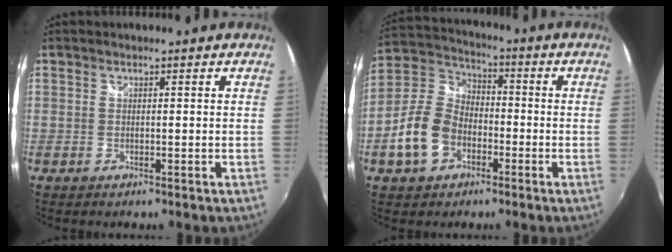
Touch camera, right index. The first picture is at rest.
{"total": 11.3, "force": [-4.6, 7.9, 6.7], "torque": [-0.153, 0.023, -0.083]}